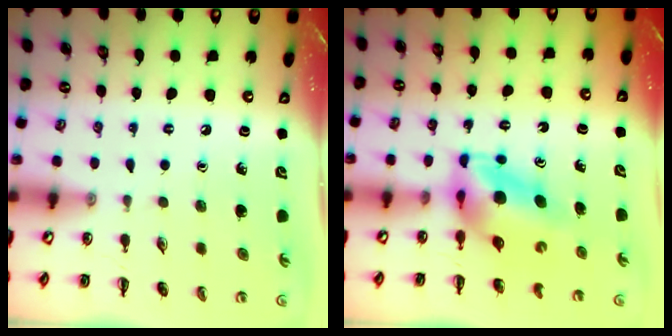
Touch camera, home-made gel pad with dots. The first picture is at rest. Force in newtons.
{"total": 5.8, "press": 5.6, "slide": 1.5}